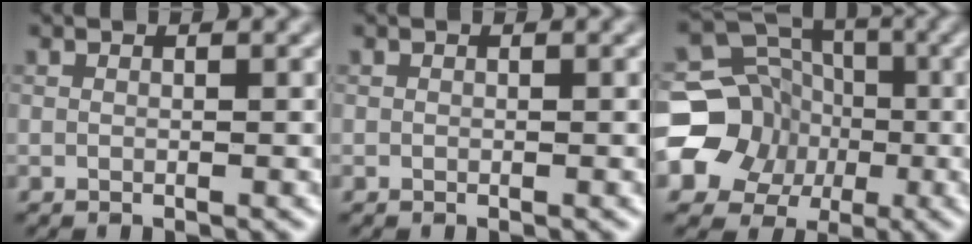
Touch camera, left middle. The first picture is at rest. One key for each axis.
{"total": 0.0}
{"total": 12.5, "fx": -2.3, "fy": 11.5, "fz": 4.1, "tx": -0.090, "ty": 0.000, "tz": -0.057}